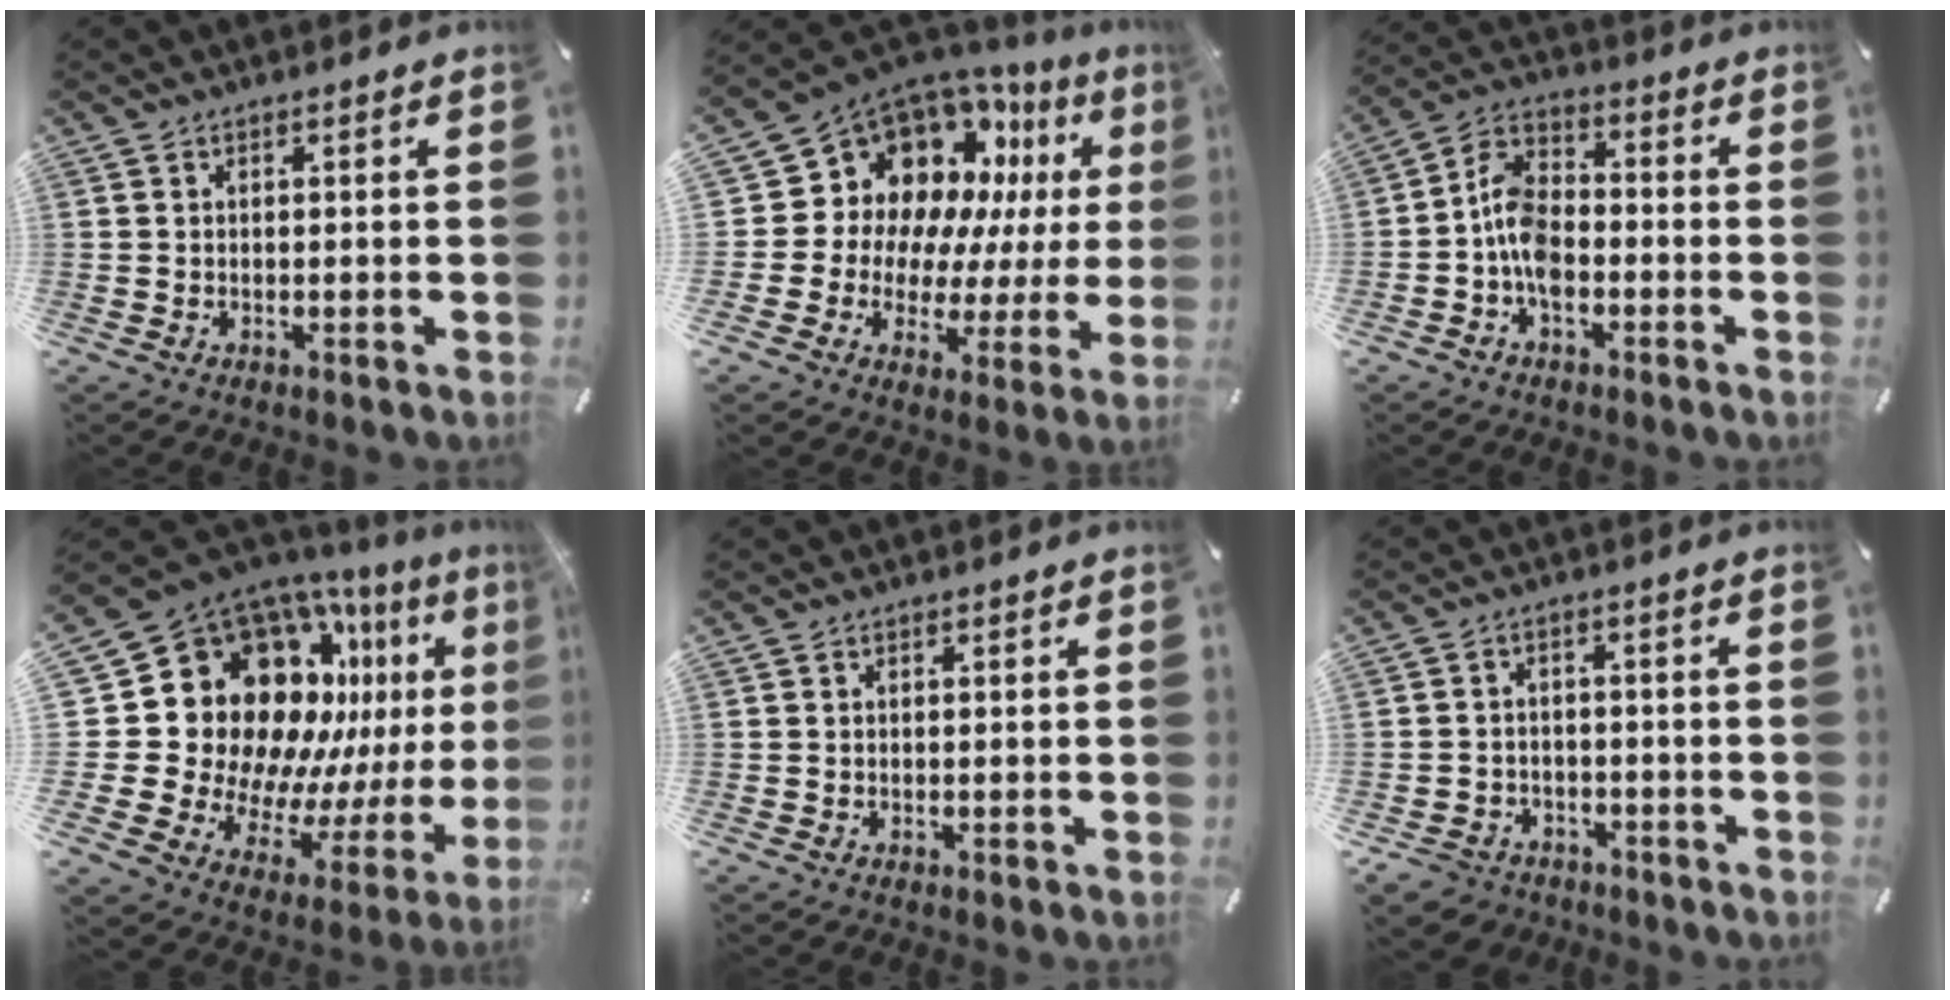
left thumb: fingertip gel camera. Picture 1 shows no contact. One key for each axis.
{"total": 13.7, "fx": 7.2, "fy": 10.4, "fz": 5.2, "tx": -0.082, "ty": -0.086, "tz": 0.138}
{"total": 8.8, "fx": -3.4, "fy": 5.7, "fz": 5.8, "tx": -0.122, "ty": 0.020, "tz": -0.064}
{"total": 23.7, "fx": 7.6, "fy": 18.1, "fz": 13.2, "tx": -0.222, "ty": -0.117, "tz": 0.191}
{"total": 0.0}
{"total": 4.9, "fx": -3.1, "fy": 3.7, "fz": 1.0, "tx": -0.034, "ty": 0.014, "tz": -0.062}